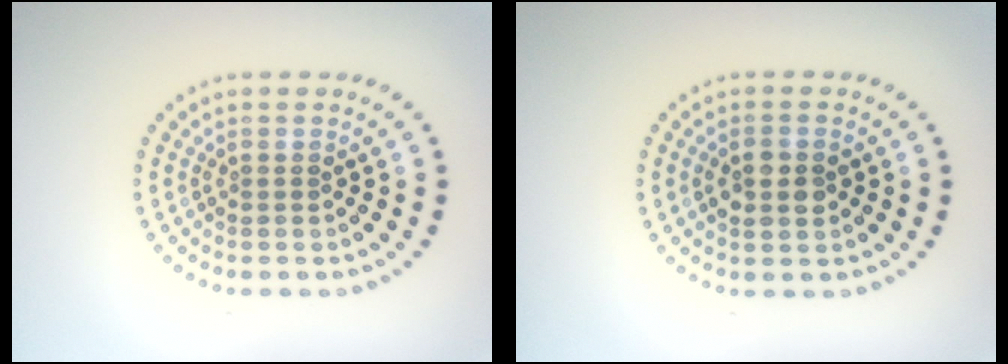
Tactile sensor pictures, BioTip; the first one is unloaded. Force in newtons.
{"total": 2.2, "press": 2.2, "slide": 0.1}